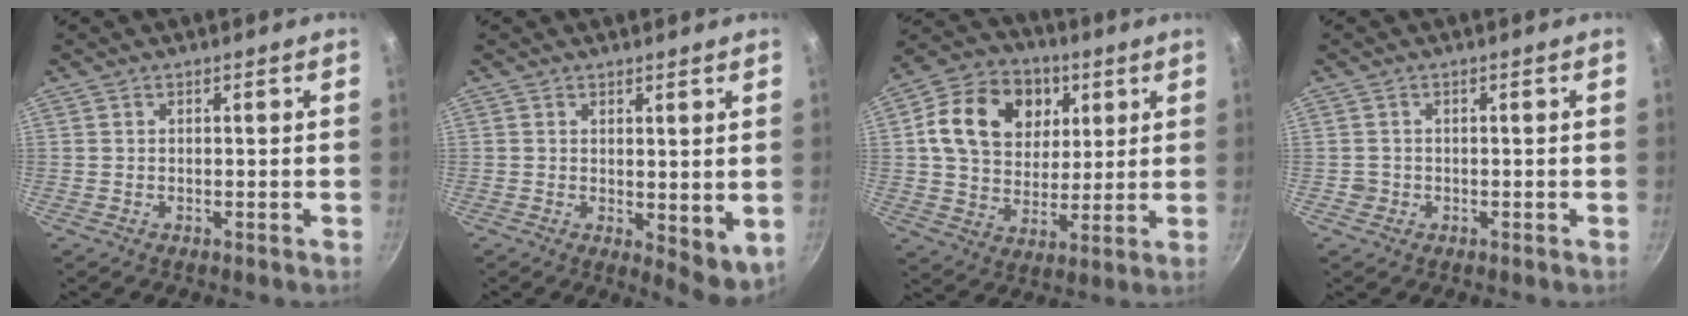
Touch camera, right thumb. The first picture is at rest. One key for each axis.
{"total": 4.6, "fx": 0.9, "fy": 2.2, "fz": 4.0, "tx": -0.052, "ty": -0.015, "tz": 0.015}
{"total": 18.0, "fx": 5.2, "fy": 13.9, "fz": 10.2, "tx": -0.155, "ty": 0.001, "tz": 0.083}
{"total": 1.3, "fx": -0.3, "fy": 1.2, "fz": 0.2, "tx": 0.002, "ty": 0.006, "tz": -0.002}